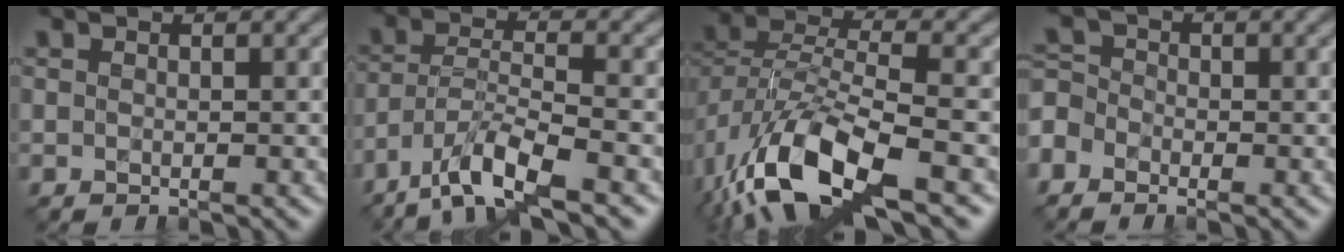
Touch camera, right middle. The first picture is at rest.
{"total": 6.1, "force": [-4.3, 1.2, 4.1], "torque": [-0.073, 0.002, -0.086]}
{"total": 11.1, "force": [-5.5, 4.6, 8.4], "torque": [-0.173, -0.012, -0.106]}
{"total": 2.7, "force": [-1.8, 1.8, 0.7], "torque": [-0.020, 0.002, -0.047]}